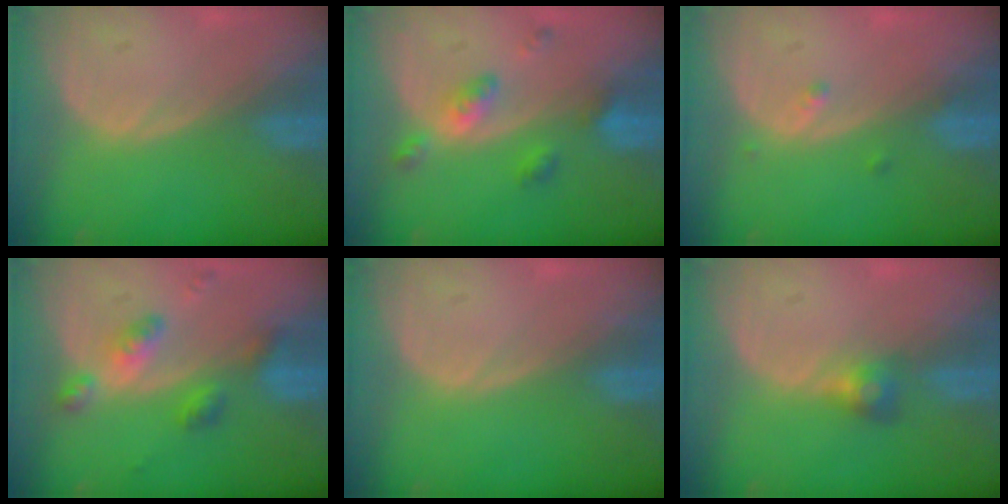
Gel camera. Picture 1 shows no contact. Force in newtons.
{"total": 5.2, "press": 4.7, "slide": 2.2}
{"total": 1.3, "press": 1.1, "slide": 0.7}
{"total": 6.0, "press": 5.3, "slide": 2.8}
{"total": 0.0}
{"total": 2.6, "press": 2.5, "slide": 0.7}